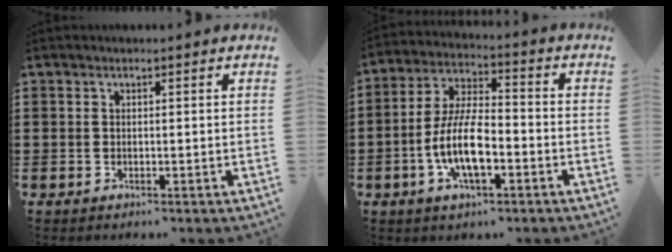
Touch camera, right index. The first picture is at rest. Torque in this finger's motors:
{"motor_torque": [1.44, 0.70, 0.65, 0.21]}